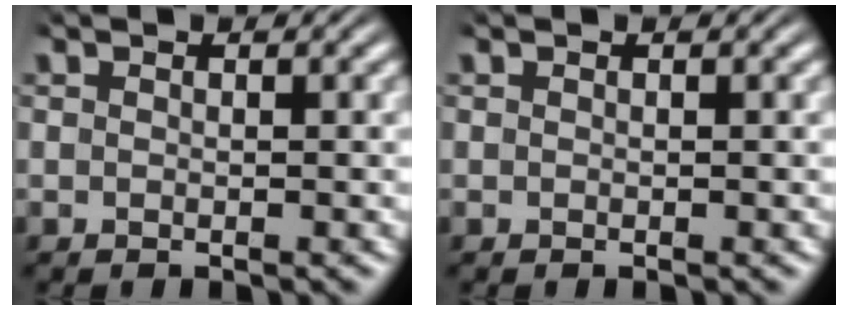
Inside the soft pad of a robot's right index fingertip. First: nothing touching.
{"total": 0.0}